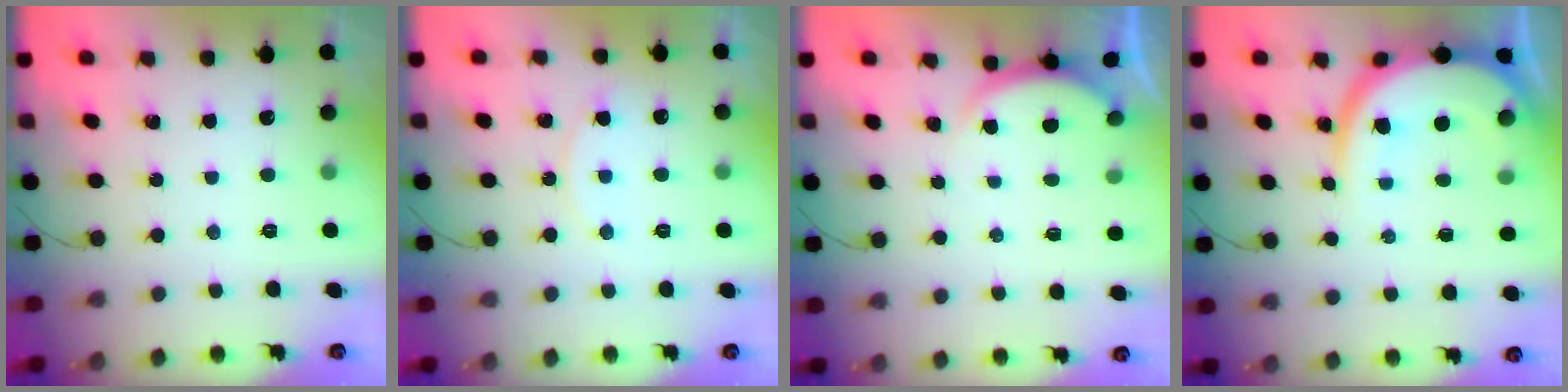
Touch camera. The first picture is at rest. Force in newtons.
{"total": 5.6, "press": 5.6, "slide": 0.5}
{"total": 1.6, "press": 1.5, "slide": 0.6}
{"total": 12.7, "press": 12.7, "slide": 1.1}